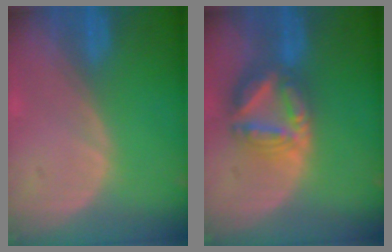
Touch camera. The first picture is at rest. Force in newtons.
{"total": 8.2, "press": 7.2, "slide": 4.0}